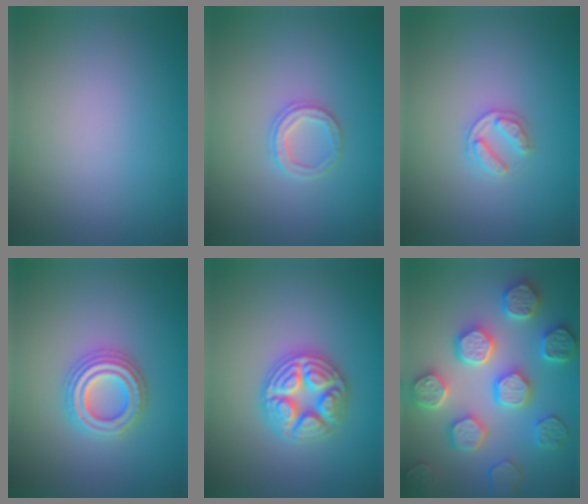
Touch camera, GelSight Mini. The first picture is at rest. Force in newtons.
{"total": 2.1, "press": 2.0, "slide": 0.4}
{"total": 2.0, "press": 2.0, "slide": 0.3}
{"total": 4.1, "press": 4.0, "slide": 0.8}
{"total": 4.6, "press": 4.5, "slide": 0.6}
{"total": 7.2, "press": 6.5, "slide": 3.1}